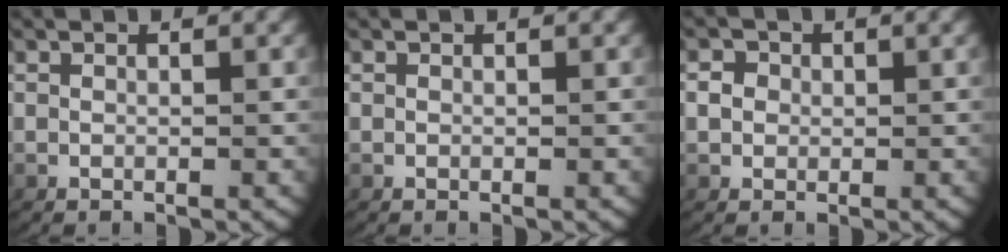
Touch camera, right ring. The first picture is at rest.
{"total": 0.0}
{"total": 1.8, "force": [0.2, 1.7, 0.5], "torque": [-0.016, -0.002, 0.004]}